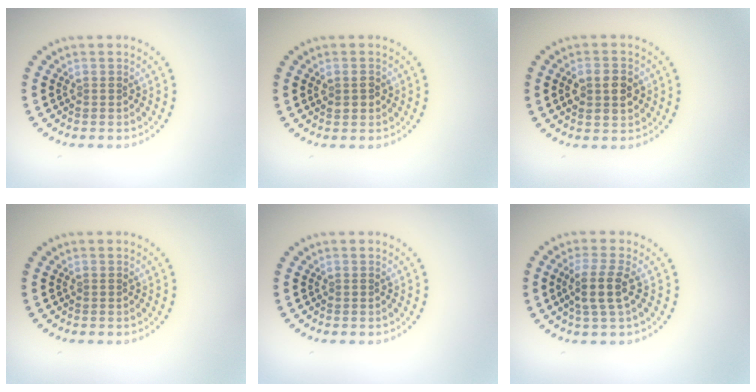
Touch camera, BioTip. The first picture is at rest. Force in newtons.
{"total": 1.5, "press": 1.5, "slide": 0.3}
{"total": 3.8, "press": 3.8, "slide": 0.1}
{"total": 0.0}
{"total": 0.0}
{"total": 2.8, "press": 2.3, "slide": 1.6}